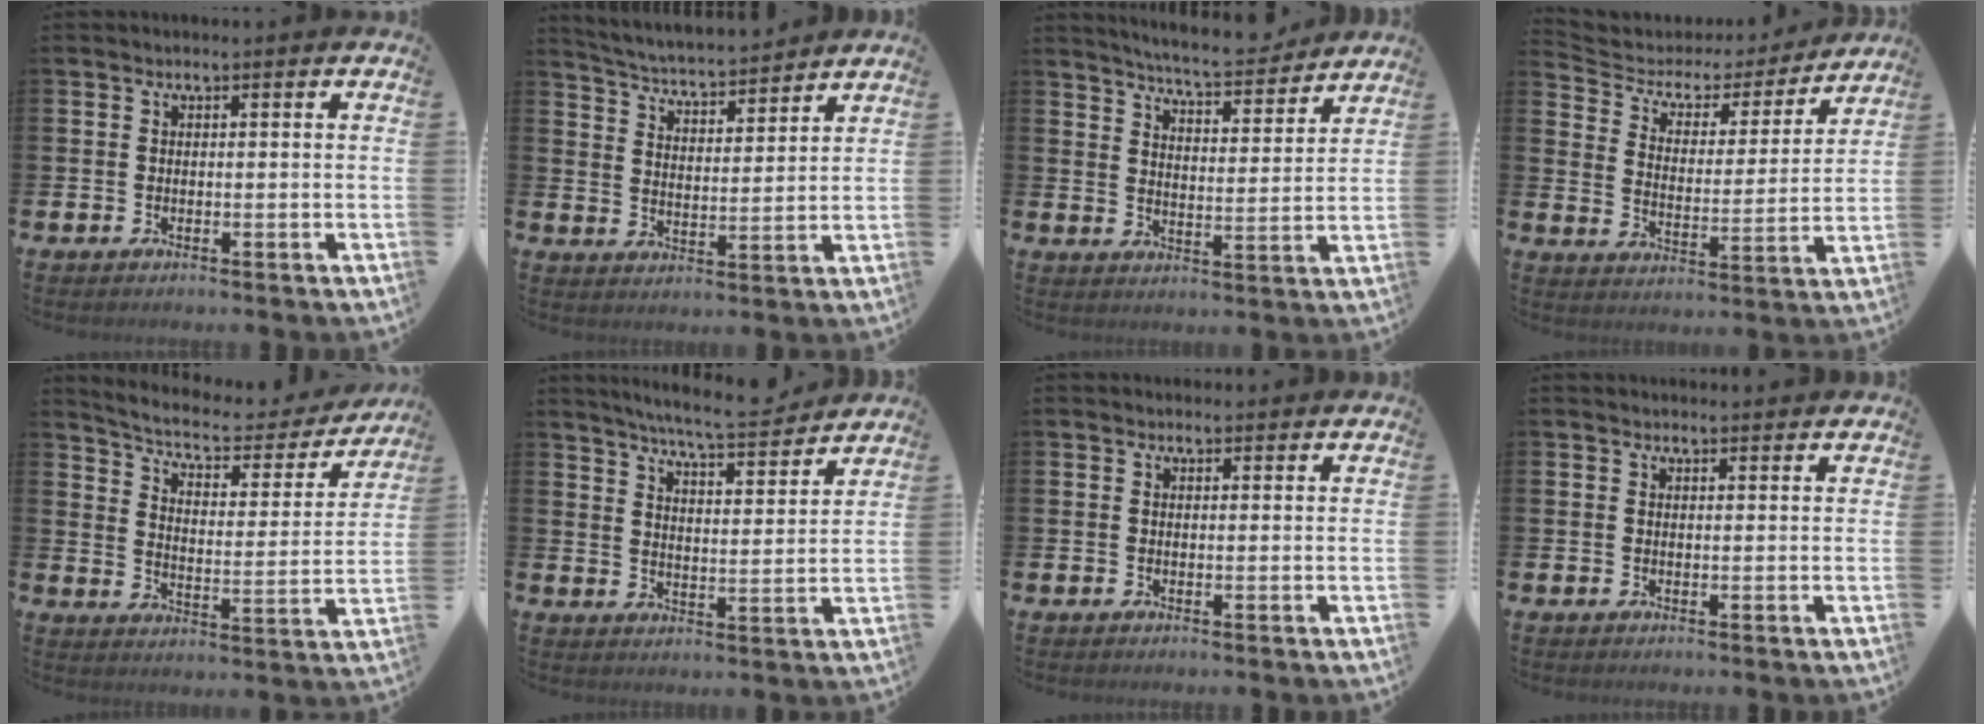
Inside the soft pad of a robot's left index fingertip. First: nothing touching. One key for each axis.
{"total": 4.7, "fx": 4.7, "fy": 0.4, "fz": 0.6, "tx": -0.036, "ty": -0.039, "tz": 0.078}
{"total": 6.7, "fx": 6.5, "fy": 0.5, "fz": 1.4, "tx": -0.039, "ty": -0.045, "tz": 0.112}
{"total": 4.9, "fx": 3.9, "fy": 2.6, "fz": 1.2, "tx": -0.055, "ty": -0.026, "tz": 0.059}
{"total": 6.7, "fx": 5.9, "fy": 2.0, "fz": 2.5, "tx": -0.077, "ty": -0.039, "tz": 0.095}
{"total": 7.3, "fx": 6.9, "fy": 0.2, "fz": 2.2, "tx": -0.053, "ty": -0.045, "tz": 0.120}
{"total": 1.0, "fx": 0.9, "fy": 0.4, "fz": 0.1, "tx": 0.006, "ty": 0.001, "tz": 0.016}
{"total": 1.3, "fx": 1.3, "fy": 0.2, "fz": 0.0, "tx": 0.006, "ty": -0.003, "tz": 0.023}